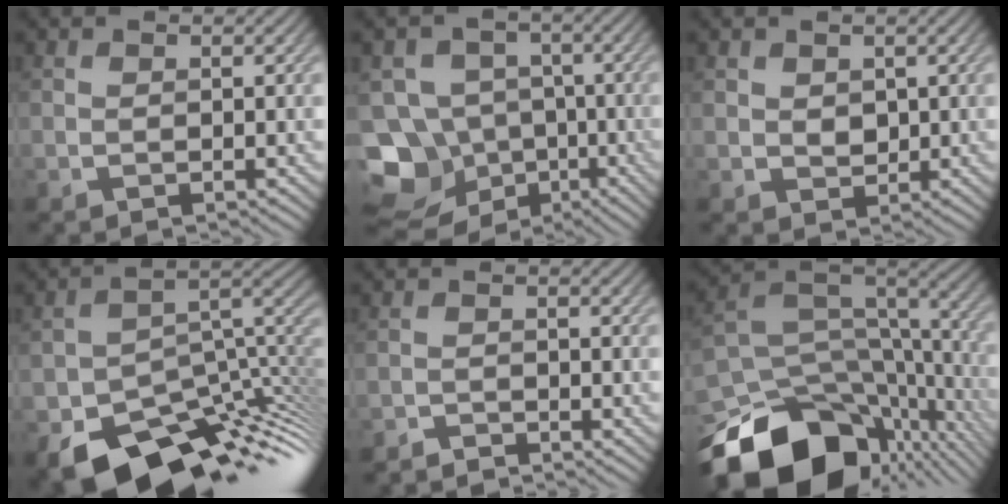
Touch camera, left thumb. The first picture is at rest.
{"total": 13.3, "force": [-6.0, 10.8, 5.0], "torque": [-0.149, -0.010, -0.102]}
{"total": 2.0, "force": [0.8, 1.7, 0.9], "torque": [-0.026, -0.004, 0.012]}
{"total": 13.7, "force": [-7.5, 8.3, 7.9], "torque": [-0.136, -0.041, -0.098]}
{"total": 2.2, "force": [-2.2, 0.1, 0.3], "torque": [-0.005, -0.002, -0.044]}
{"total": 17.6, "force": [-9.8, 10.2, 10.5], "torque": [-0.236, -0.044, -0.142]}